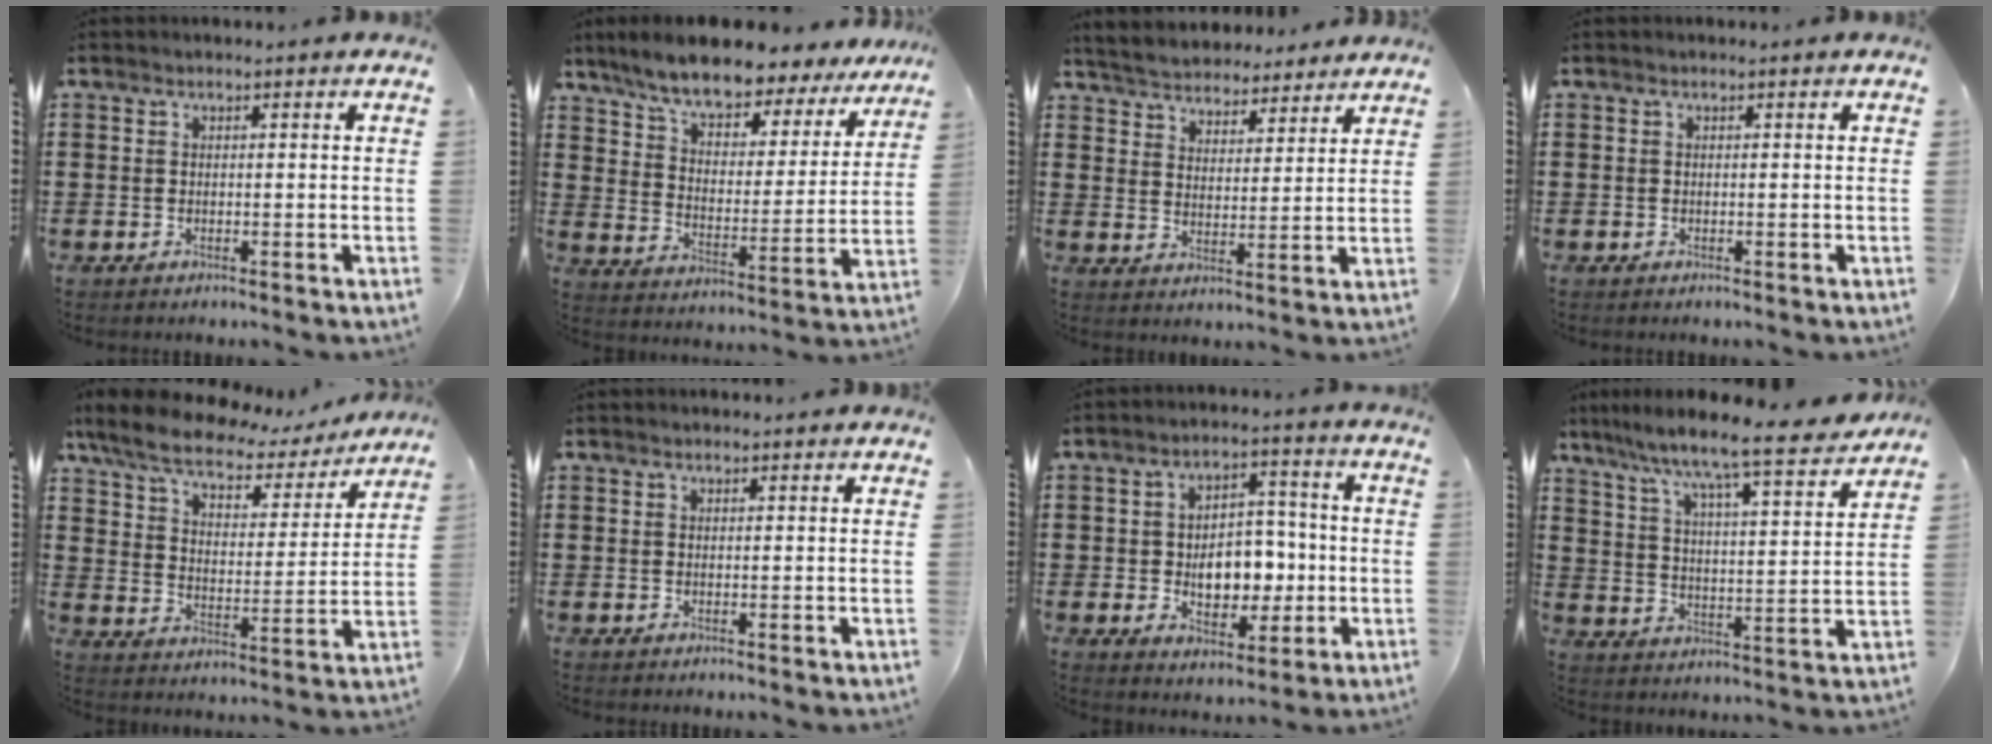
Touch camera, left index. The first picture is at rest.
{"total": 8.6, "force": [7.6, 1.4, 3.6], "torque": [-0.105, -0.041, 0.130]}
{"total": 4.5, "force": [4.4, 0.6, -0.2], "torque": [-0.021, -0.024, 0.077]}
{"total": 0.0}
{"total": 7.5, "force": [6.2, 2.2, 3.6], "torque": [-0.097, -0.028, 0.105]}
{"total": 0.6, "force": [0.5, 0.1, 0.2], "torque": [-0.005, 0.000, 0.010]}
{"total": 8.3, "force": [-0.8, 5.6, 6.1], "torque": [-0.093, 0.009, -0.017]}
{"total": 7.1, "force": [6.3, -0.5, 3.2], "torque": [-0.090, -0.052, 0.097]}